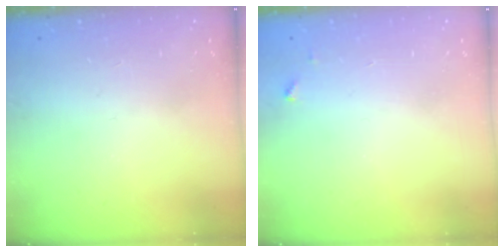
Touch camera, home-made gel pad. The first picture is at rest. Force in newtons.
{"total": 3.6, "press": 3.6, "slide": 0.2}